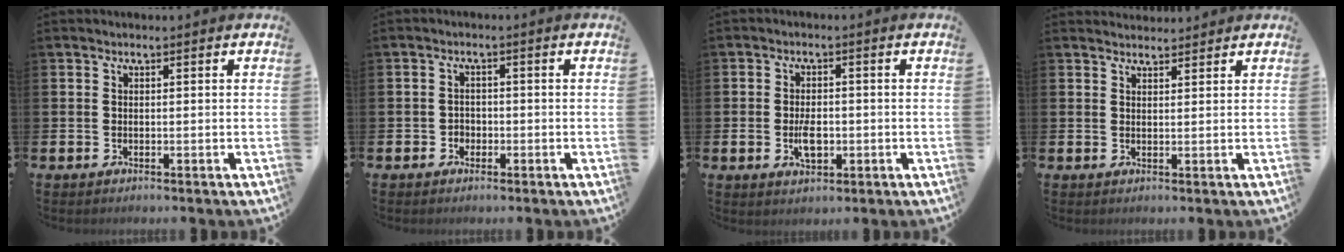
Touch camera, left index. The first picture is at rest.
{"total": 1.7, "force": [-0.9, 1.5, 0.2], "torque": [-0.004, 0.002, -0.022]}
{"total": 3.9, "force": [-0.7, 2.3, 3.1], "torque": [-0.044, 0.000, -0.014]}
{"total": 2.0, "force": [1.9, 0.5, 0.0], "torque": [0.004, -0.008, 0.034]}